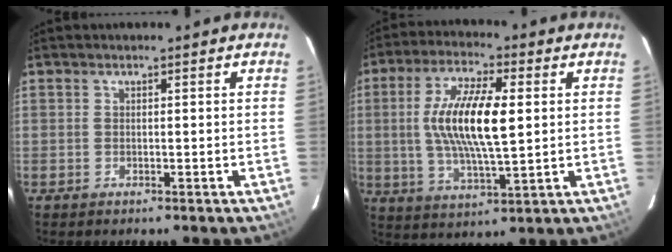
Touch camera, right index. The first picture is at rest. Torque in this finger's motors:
{"motor_torque": [1.01, 0.41, 1.02, 0.21]}